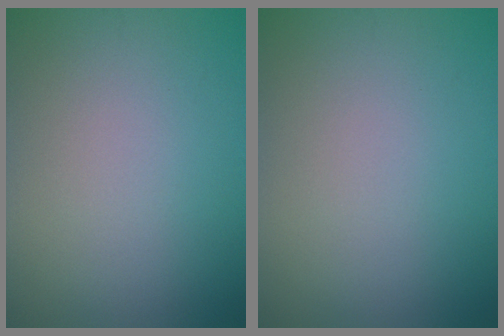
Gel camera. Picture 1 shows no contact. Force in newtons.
{"total": 0.0}